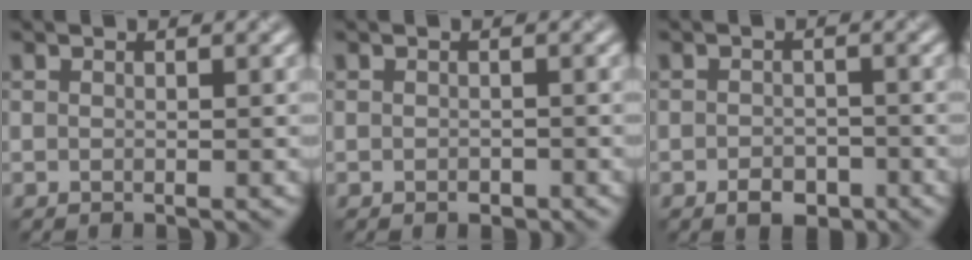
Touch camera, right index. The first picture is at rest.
{"total": 0.6, "force": [-0.3, 0.5, 0.3], "torque": [-0.004, -0.004, -0.004]}
{"total": 2.2, "force": [-1.2, 1.5, 1.1], "torque": [-0.014, 0.001, -0.025]}